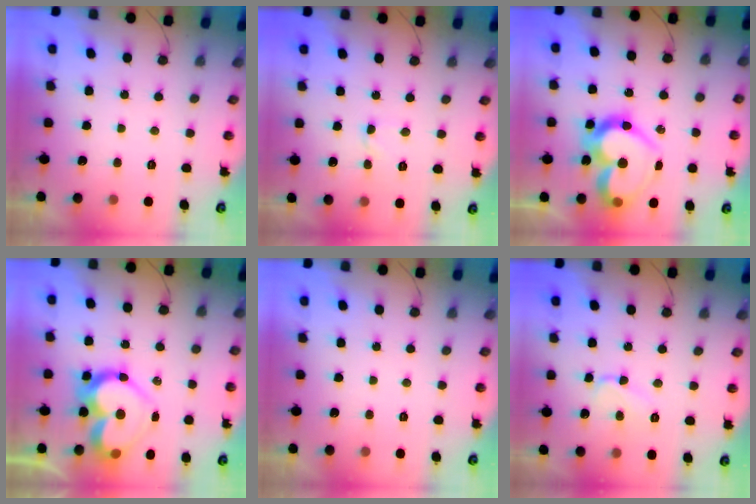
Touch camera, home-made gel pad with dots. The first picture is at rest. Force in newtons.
{"total": 3.2, "press": 3.2, "slide": 0.3}
{"total": 19.2, "press": 19.1, "slide": 2.1}
{"total": 17.6, "press": 17.6, "slide": 1.3}
{"total": 0.0}
{"total": 6.3, "press": 6.3, "slide": 0.6}